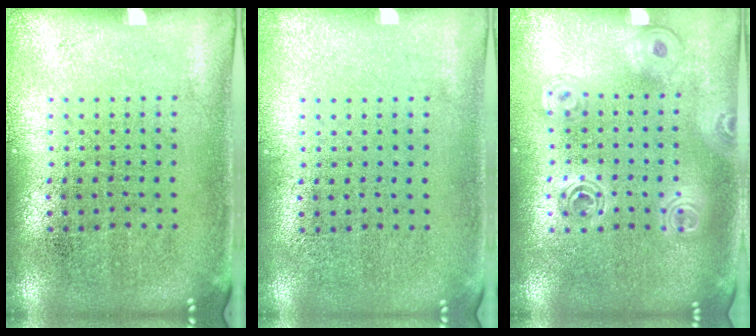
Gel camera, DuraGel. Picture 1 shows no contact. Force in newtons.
{"total": 0.0}
{"total": 1.7, "press": 1.4, "slide": 0.8}